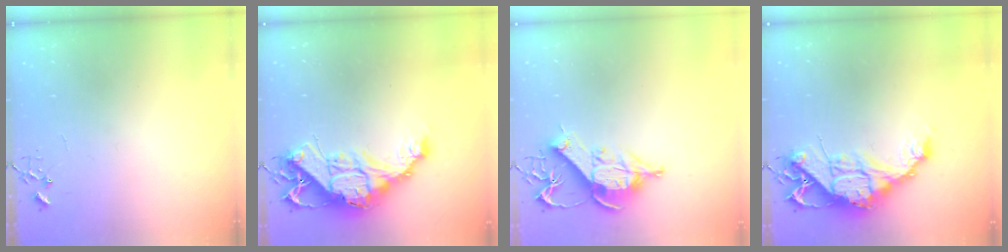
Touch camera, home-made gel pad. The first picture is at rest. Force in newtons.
{"total": 17.0, "press": 17.0, "slide": 1.2}
{"total": 12.7, "press": 12.5, "slide": 2.0}
{"total": 14.7, "press": 14.6, "slide": 1.4}